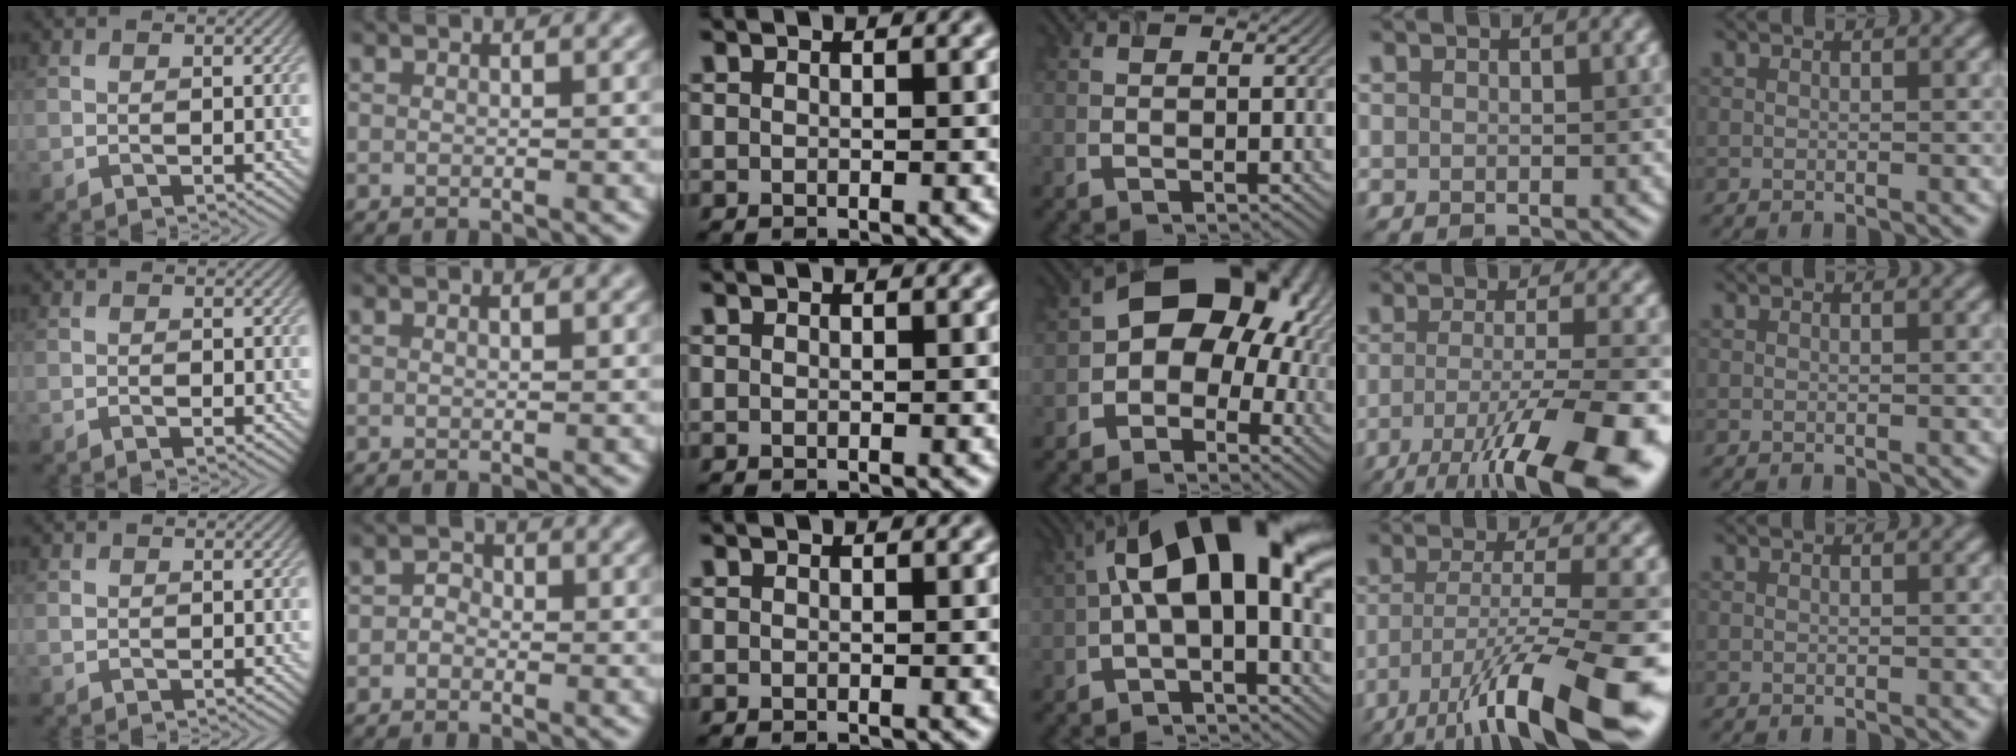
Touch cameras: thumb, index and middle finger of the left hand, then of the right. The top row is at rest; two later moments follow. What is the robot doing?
{"motion": "extract", "object": "airpods case & airpods"}